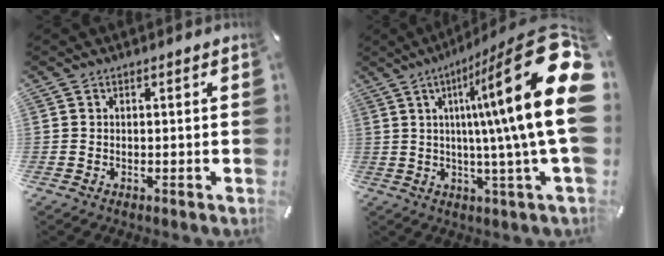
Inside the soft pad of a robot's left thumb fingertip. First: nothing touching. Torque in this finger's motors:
{"motor_torque": [0.85, 1.04, 2.49, -0.29, 0.26]}